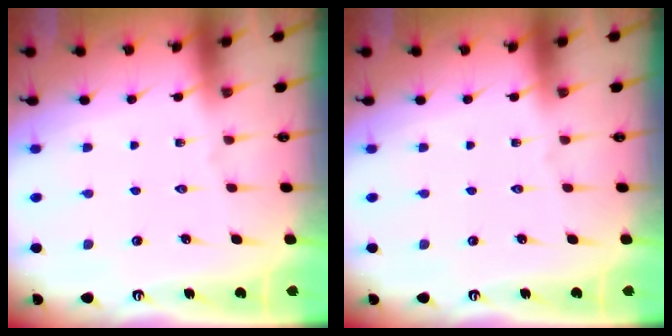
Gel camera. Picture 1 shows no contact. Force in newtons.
{"total": 0.0}